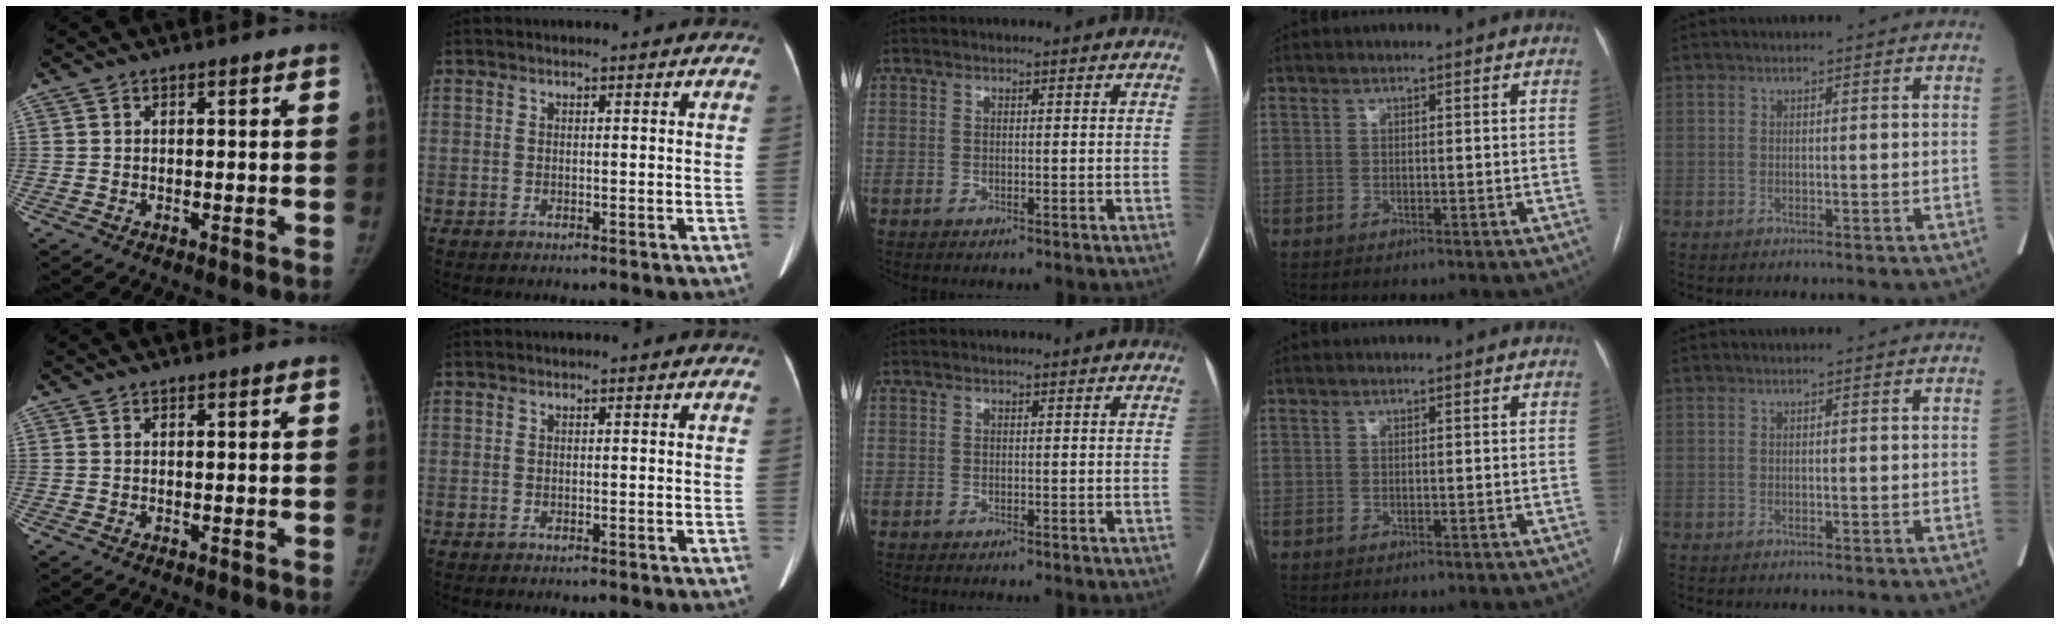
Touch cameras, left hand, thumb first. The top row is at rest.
{}